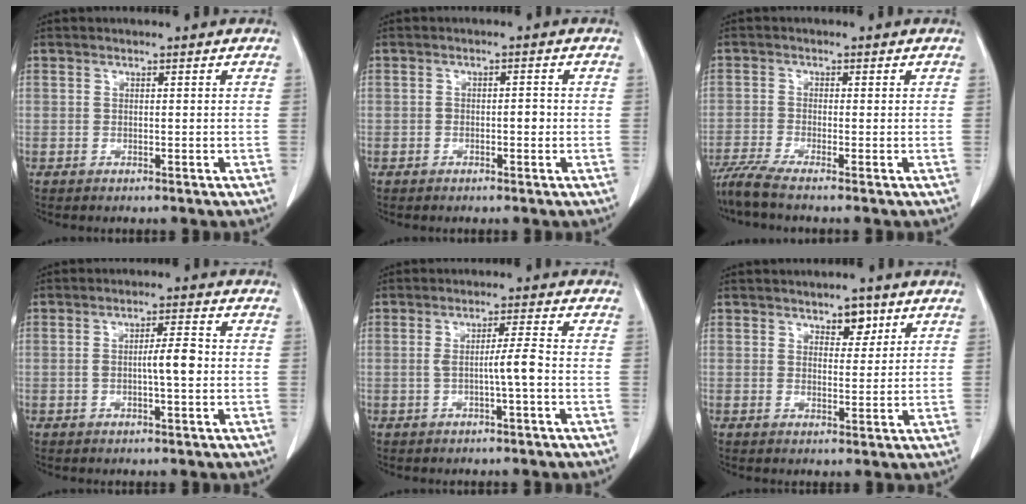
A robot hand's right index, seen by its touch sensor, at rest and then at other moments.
{"total": 1.5, "force": [-0.4, 0.7, 1.3], "torque": [-0.013, 0.007, -0.004]}
{"total": 4.2, "force": [-3.5, -0.7, 2.2], "torque": [-0.048, -0.013, -0.073]}
{"total": 4.3, "force": [-0.3, 0.6, 4.3], "torque": [-0.070, 0.010, -0.002]}
{"total": 3.7, "force": [-0.7, -0.4, 3.6], "torque": [-0.059, 0.006, -0.009]}
{"total": 3.3, "force": [2.0, 1.7, 1.9], "torque": [-0.024, 0.001, 0.033]}